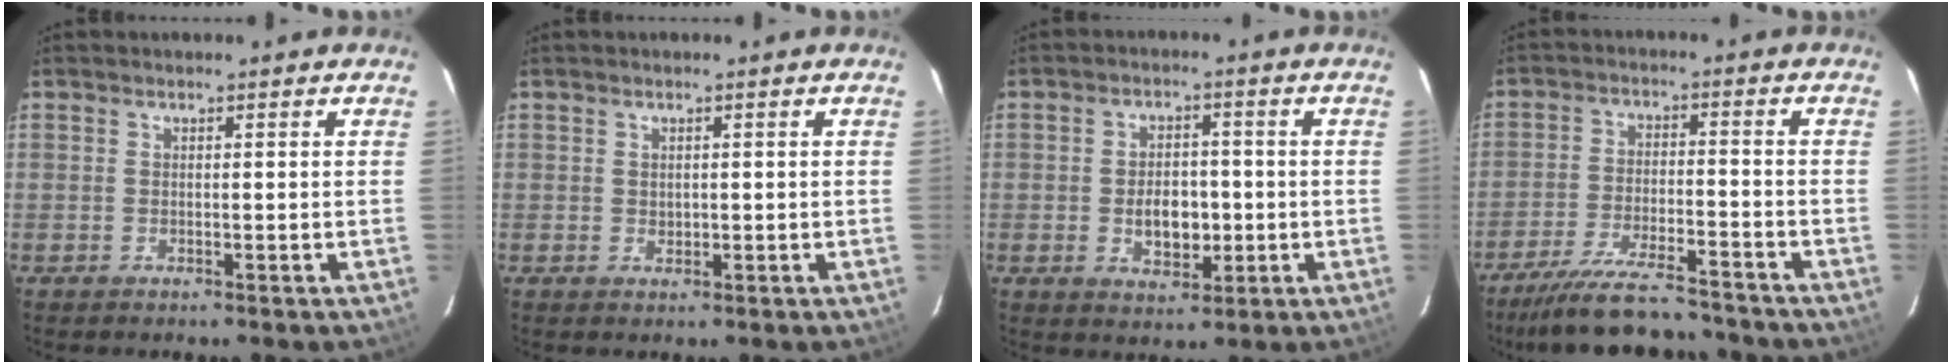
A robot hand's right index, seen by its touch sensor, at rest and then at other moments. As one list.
[{"total": 1.0, "force": [0.2, 0.8, 0.5], "torque": [-0.007, 0.003, 0.006]}, {"total": 6.6, "force": [-1.1, 4.2, 5.0], "torque": [-0.090, 0.004, -0.011]}, {"total": 16.6, "force": [-14.9, 3.0, 6.6], "torque": [-0.144, -0.017, -0.232]}]